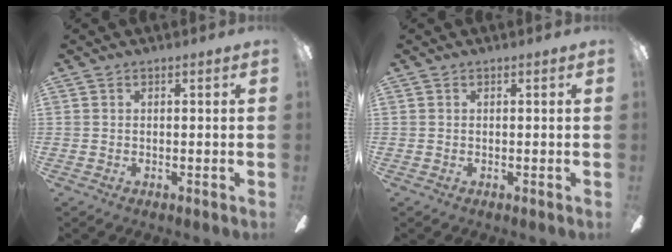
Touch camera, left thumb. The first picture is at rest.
{"total": 0.0}